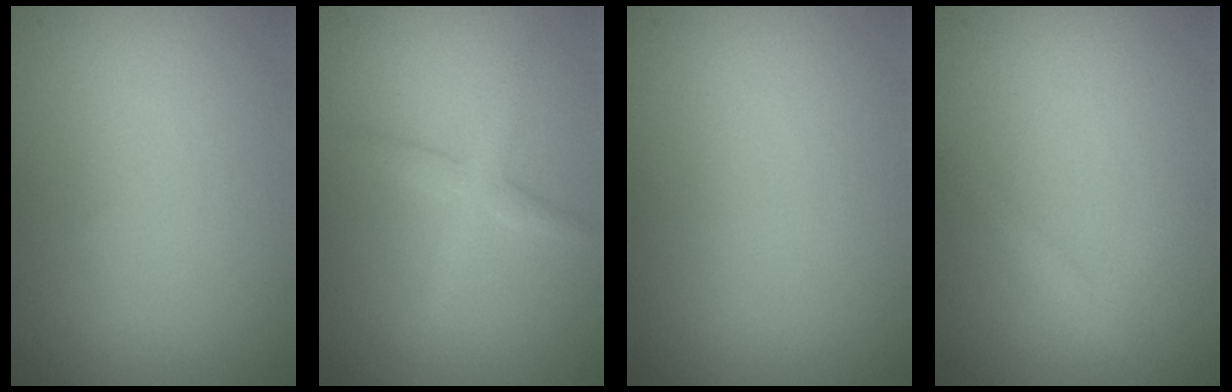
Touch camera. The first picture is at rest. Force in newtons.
{"total": 2.0, "press": 2.0, "slide": 0.1}
{"total": 0.0}
{"total": 1.3, "press": 1.3, "slide": 0.1}